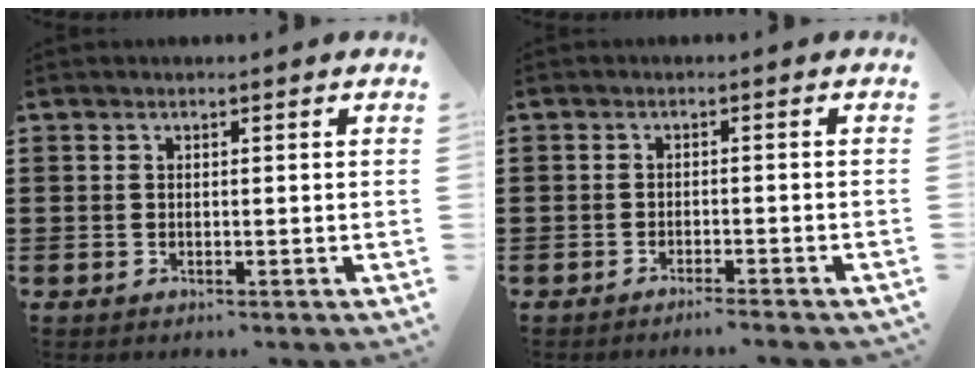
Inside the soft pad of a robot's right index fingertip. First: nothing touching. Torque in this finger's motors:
{"motor_torque": [1.35, 0.79, 0.04, -0.04]}